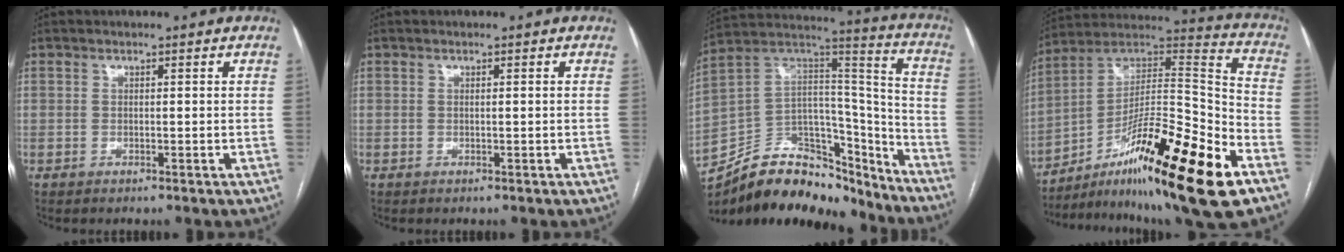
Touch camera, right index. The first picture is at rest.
{"total": 0.0}
{"total": 27.1, "force": [-22.2, 11.3, 10.6], "torque": [-0.204, 0.035, -0.352]}
{"total": 25.1, "force": [-13.8, 1.9, 21.0], "torque": [-0.310, 0.002, -0.226]}